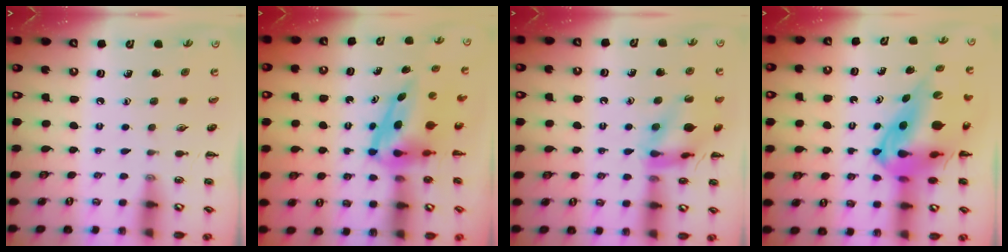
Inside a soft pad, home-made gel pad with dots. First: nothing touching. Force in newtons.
{"total": 7.7, "press": 7.4, "slide": 2.0}
{"total": 13.5, "press": 13.5, "slide": 0.8}
{"total": 19.0, "press": 18.1, "slide": 6.0}